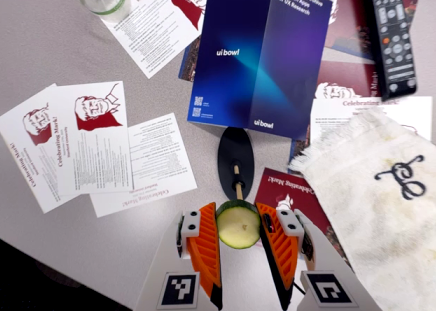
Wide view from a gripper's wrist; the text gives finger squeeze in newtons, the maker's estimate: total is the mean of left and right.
{"total": 10.9, "left": 10.7, "right": 11.2}